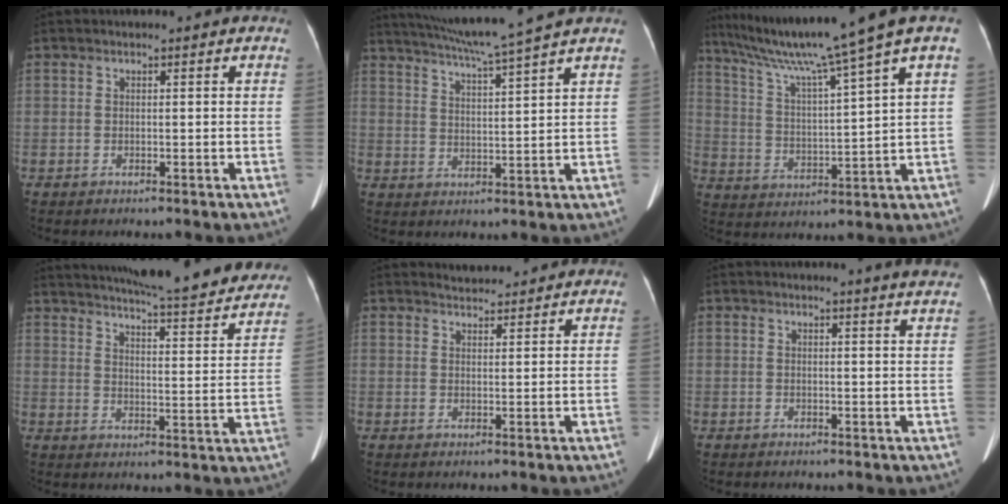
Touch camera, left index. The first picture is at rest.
{"total": 11.2, "force": [9.6, -2.3, 5.3], "torque": [-0.095, -0.003, 0.152]}
{"total": 14.1, "force": [10.6, -3.2, 8.8], "torque": [-0.152, -0.012, 0.179]}
{"total": 28.4, "force": [25.2, 3.6, 12.6], "torque": [-0.198, -0.057, 0.308]}
{"total": 4.3, "force": [4.2, 0.8, 0.5], "torque": [-0.013, 0.019, 0.058]}
{"total": 6.2, "force": [5.6, -0.7, 2.4], "torque": [-0.029, -0.009, 0.041]}